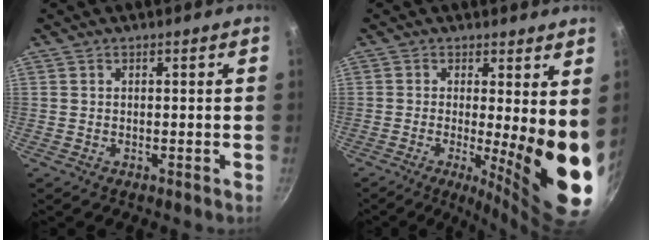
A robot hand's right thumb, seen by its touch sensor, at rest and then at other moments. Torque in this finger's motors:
{"motor_torque": [0.83, 3.90, 1.74, 0.14, 0.28]}